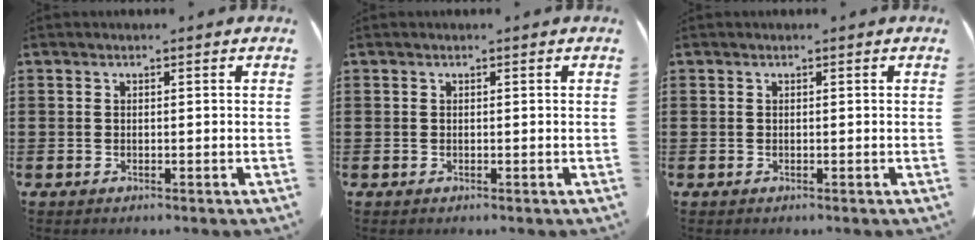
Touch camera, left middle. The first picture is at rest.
{"total": 0.0}
{"total": 0.0}